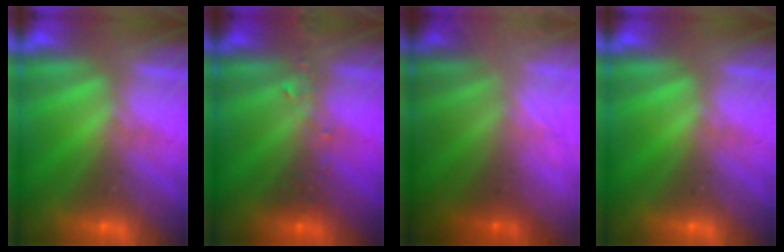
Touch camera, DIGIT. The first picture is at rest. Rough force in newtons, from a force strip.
{"total": 2.4}
{"total": 7.2}
{"total": 0.0}